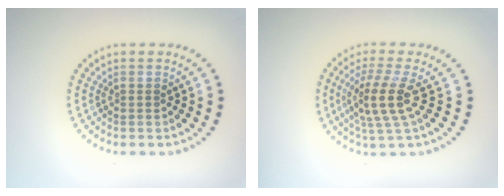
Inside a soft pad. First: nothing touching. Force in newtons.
{"total": 3.8, "press": 3.1, "slide": 2.2}